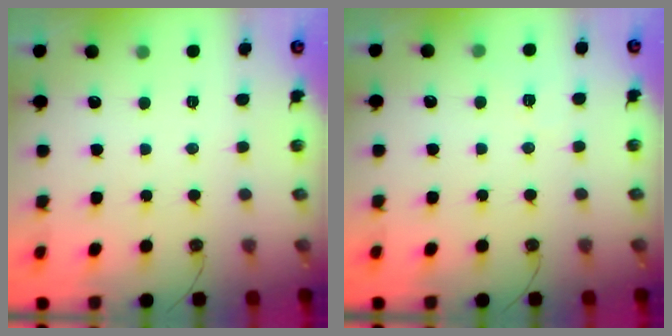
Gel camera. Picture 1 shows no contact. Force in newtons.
{"total": 3.5, "press": 3.0, "slide": 1.9}